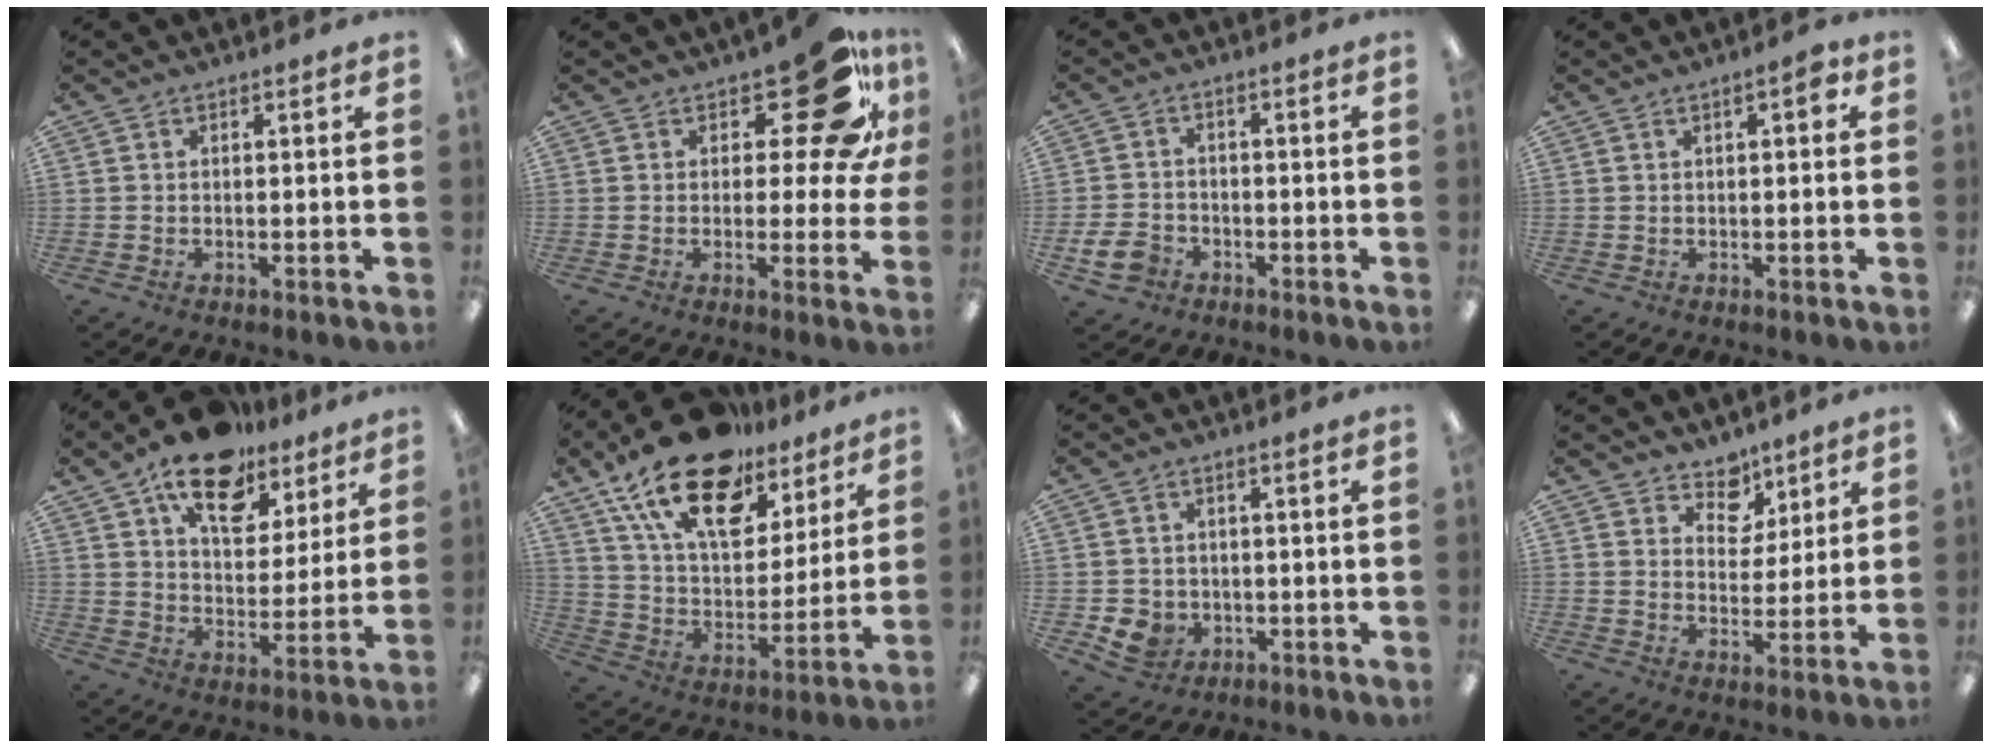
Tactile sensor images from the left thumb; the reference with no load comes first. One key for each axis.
{"total": 16.9, "fx": 9.3, "fy": 7.4, "fz": 12.0, "tx": -0.159, "ty": -0.055, "tz": 0.155}
{"total": 5.9, "fx": -3.2, "fy": 4.1, "fz": 2.8, "tx": -0.068, "ty": 0.014, "tz": -0.061}
{"total": 3.5, "fx": 1.3, "fy": 1.2, "fz": 3.1, "tx": -0.047, "ty": 0.002, "tz": 0.017}
{"total": 17.1, "fx": 11.8, "fy": 8.8, "fz": 8.6, "tx": -0.137, "ty": -0.062, "tz": 0.207}
{"total": 22.5, "fx": 15.0, "fy": 11.0, "fz": 12.6, "tx": -0.234, "ty": -0.082, "tz": 0.266}
{"total": 5.3, "fx": -1.6, "fy": 4.8, "fz": 1.6, "tx": -0.043, "ty": 0.007, "tz": -0.029}
{"total": 7.0, "fx": 5.4, "fy": 4.4, "fz": 0.8, "tx": -0.013, "ty": -0.037, "tz": 0.100}